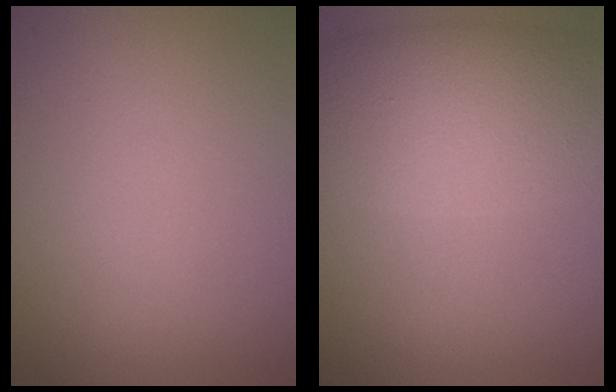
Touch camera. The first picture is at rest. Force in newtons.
{"total": 7.6, "press": 7.6, "slide": 0.6}